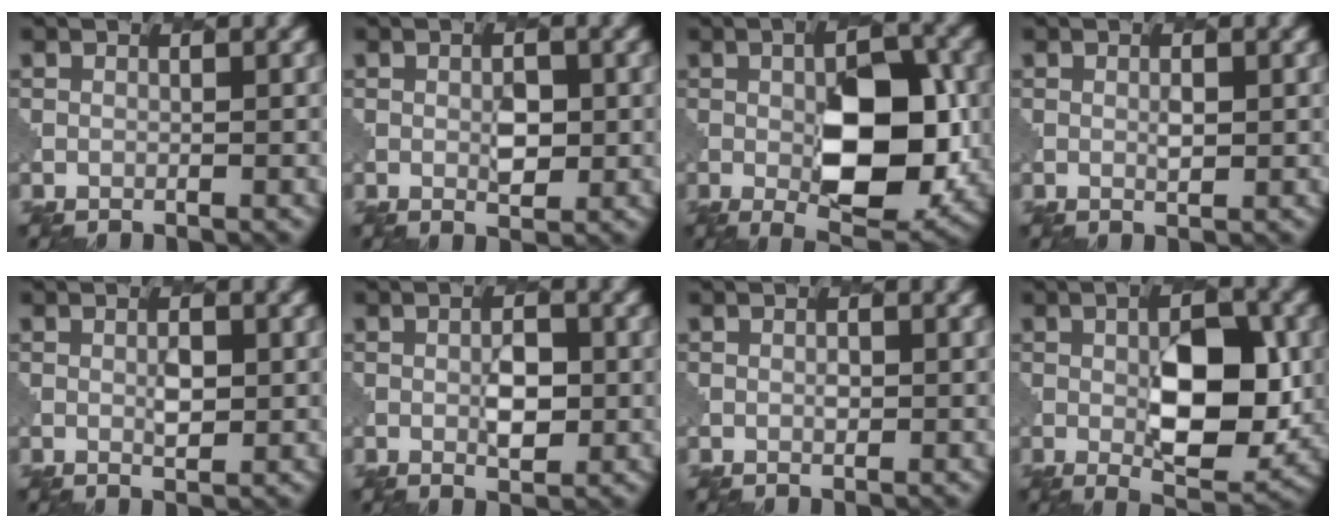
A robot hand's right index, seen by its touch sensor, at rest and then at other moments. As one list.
[{"total": 2.0, "force": [0.2, 1.0, 1.7], "torque": [-0.026, -0.005, 0.006]}, {"total": 9.3, "force": [-0.9, 3.9, 8.4], "torque": [-0.122, 0.000, -0.007]}, {"total": 1.0, "force": [0.4, 0.3, 0.9], "torque": [-0.014, -0.003, 0.008]}, {"total": 1.6, "force": [0.4, 0.6, 1.4], "torque": [-0.023, -0.004, 0.009]}, {"total": 2.6, "force": [0.0, 1.3, 2.3], "torque": [-0.034, -0.002, 0.002]}, {"total": 0.6, "force": [0.1, 0.4, 0.5], "torque": [-0.005, -0.002, 0.003]}, {"total": 8.2, "force": [-0.1, 3.5, 7.4], "torque": [-0.108, -0.004, 0.004]}]